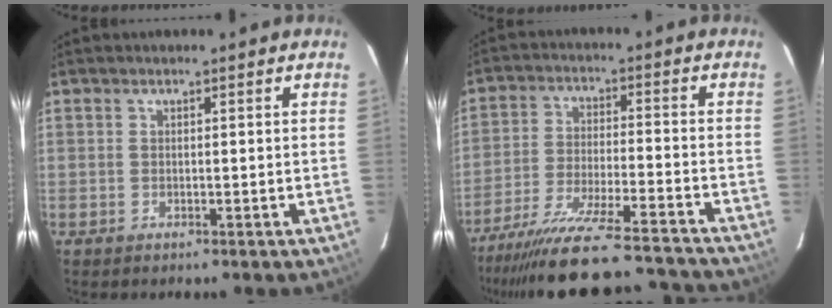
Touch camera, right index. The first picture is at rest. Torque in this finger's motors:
{"motor_torque": [0.98, -1.16, 0.46, 0.14]}